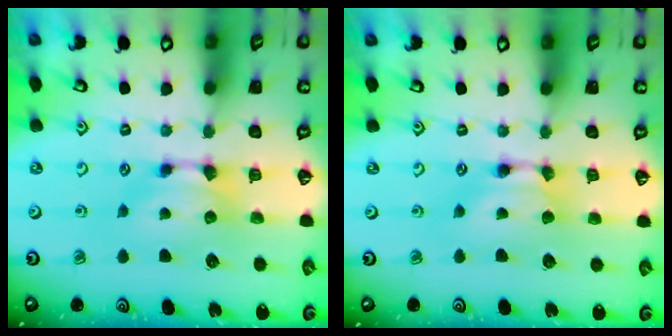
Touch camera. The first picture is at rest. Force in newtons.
{"total": 1.6, "press": 1.6, "slide": 0.2}